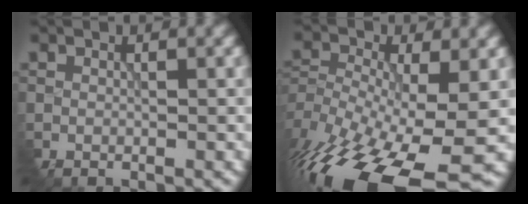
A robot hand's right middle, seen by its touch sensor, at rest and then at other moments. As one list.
[{"total": 15.7, "force": [-8.6, 6.2, 11.6], "torque": [-0.242, -0.013, -0.130]}]